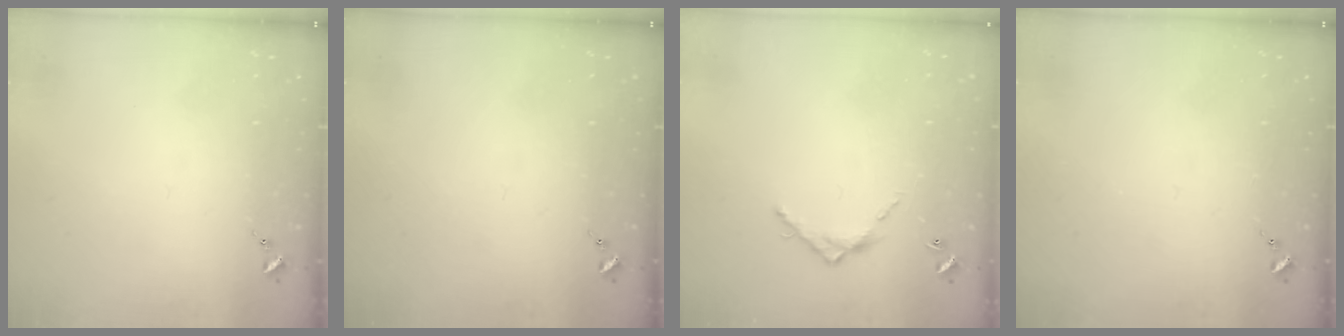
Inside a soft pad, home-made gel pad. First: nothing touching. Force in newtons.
{"total": 0.0}
{"total": 7.0, "press": 7.0, "slide": 0.2}
{"total": 0.0}